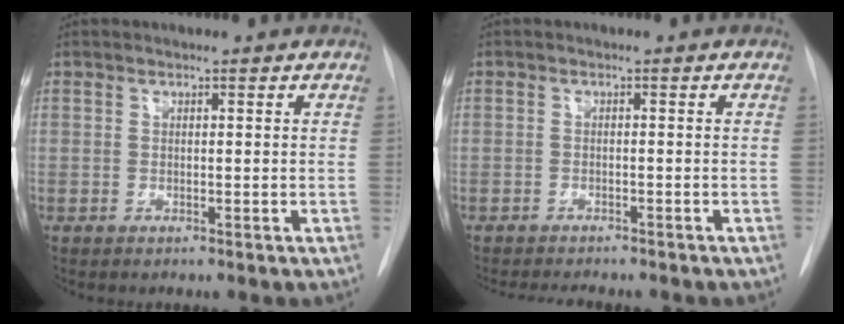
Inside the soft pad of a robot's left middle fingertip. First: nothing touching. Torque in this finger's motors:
{"motor_torque": [1.04, -1.10, 0.15, 0.05]}